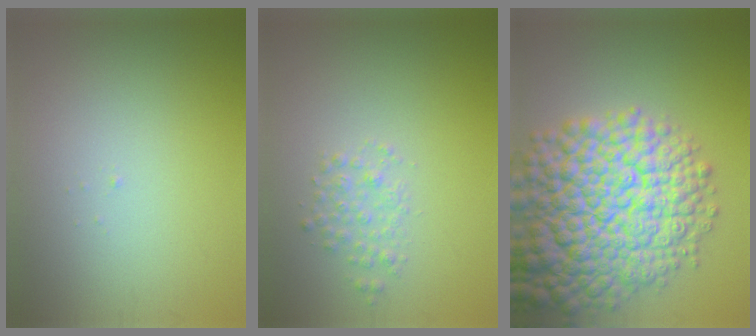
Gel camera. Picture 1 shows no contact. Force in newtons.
{"total": 1.6, "press": 1.6, "slide": 0.0}
{"total": 13.6, "press": 13.6, "slide": 0.6}